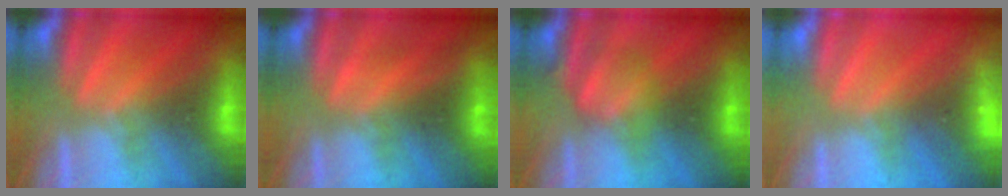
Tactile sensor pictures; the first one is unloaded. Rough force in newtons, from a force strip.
{"total": 1.7}
{"total": 2.5}
{"total": 2.3}